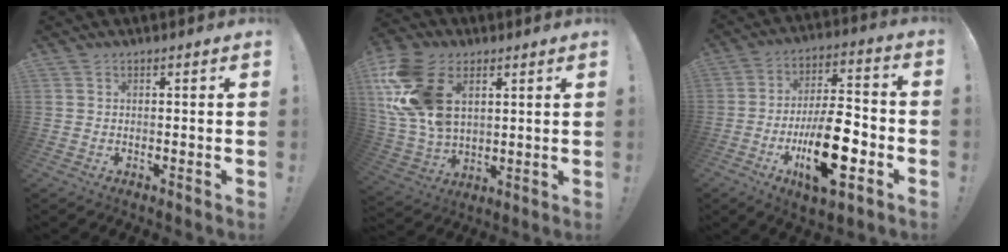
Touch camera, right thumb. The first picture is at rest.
{"total": 20.1, "force": [7.0, 13.2, 13.4], "torque": [-0.268, -0.025, 0.131]}
{"total": 18.4, "force": [-7.5, 8.5, 14.5], "torque": [-0.241, 0.040, -0.117]}